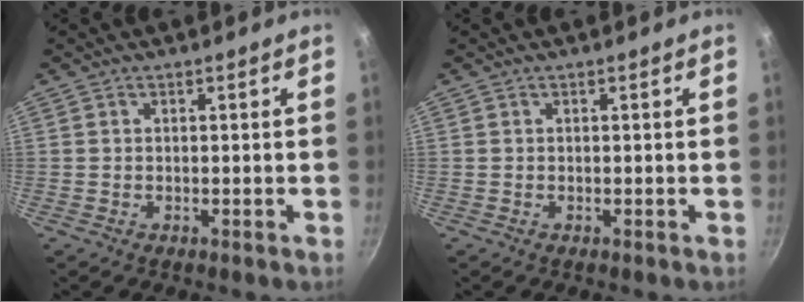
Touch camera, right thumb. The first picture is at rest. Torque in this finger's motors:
{"motor_torque": [-0.01, 0.00, -0.24, 0.24, 0.00]}